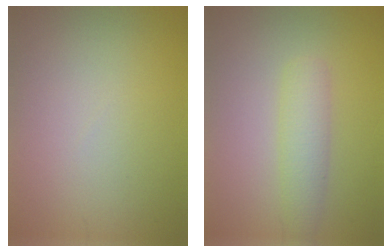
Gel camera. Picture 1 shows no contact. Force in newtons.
{"total": 2.8, "press": 2.8, "slide": 0.1}